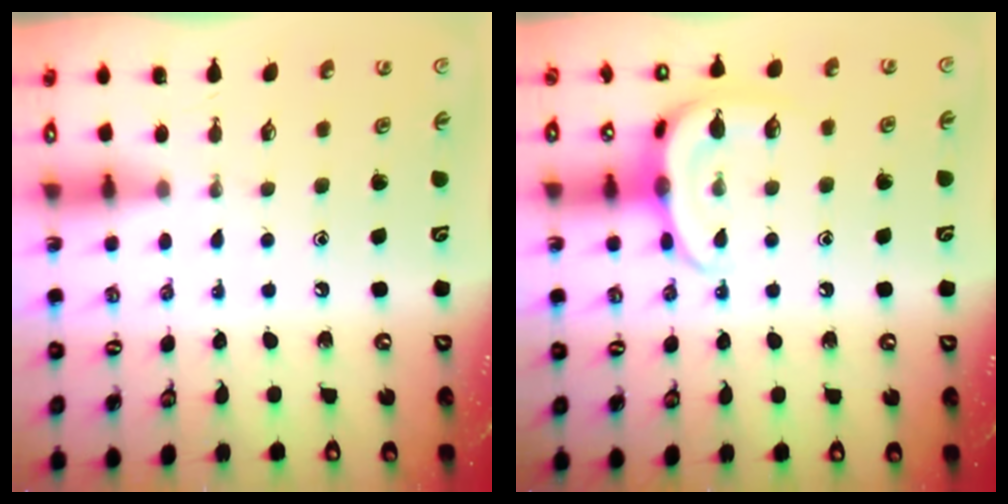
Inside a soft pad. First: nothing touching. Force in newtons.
{"total": 13.7, "press": 13.7, "slide": 0.9}